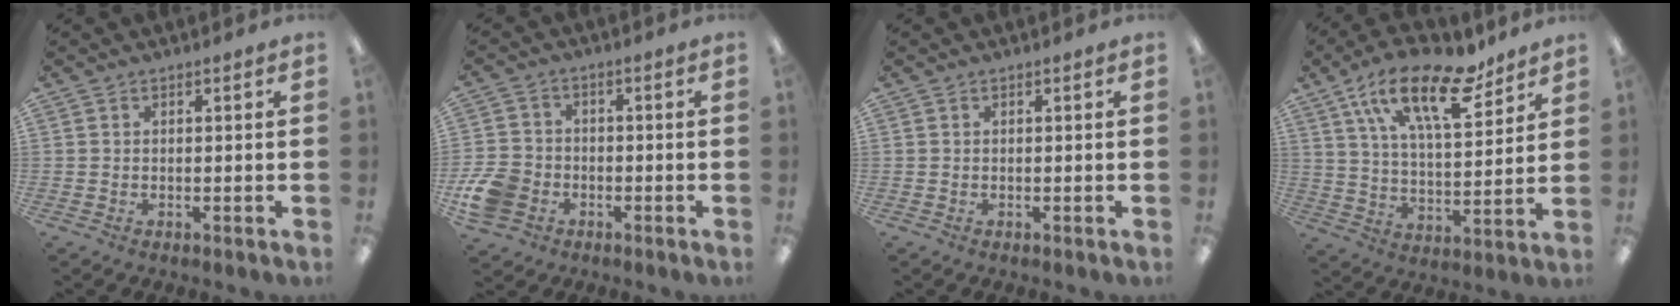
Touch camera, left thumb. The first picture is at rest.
{"total": 8.6, "force": [-3.3, 6.9, 4.1], "torque": [-0.101, 0.023, -0.060]}
{"total": 0.0}
{"total": 20.0, "force": [12.7, 8.4, 13.0], "torque": [-0.218, -0.058, 0.217]}